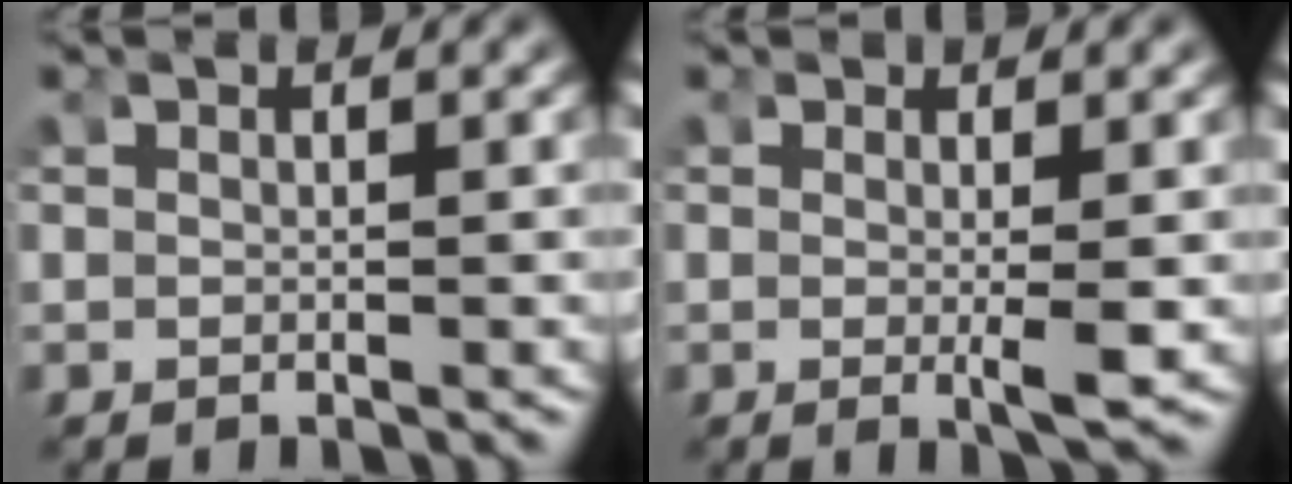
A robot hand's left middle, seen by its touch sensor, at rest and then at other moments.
{"total": 2.0, "force": [-0.1, -0.1, 2.0], "torque": [-0.037, -0.016, 0.003]}